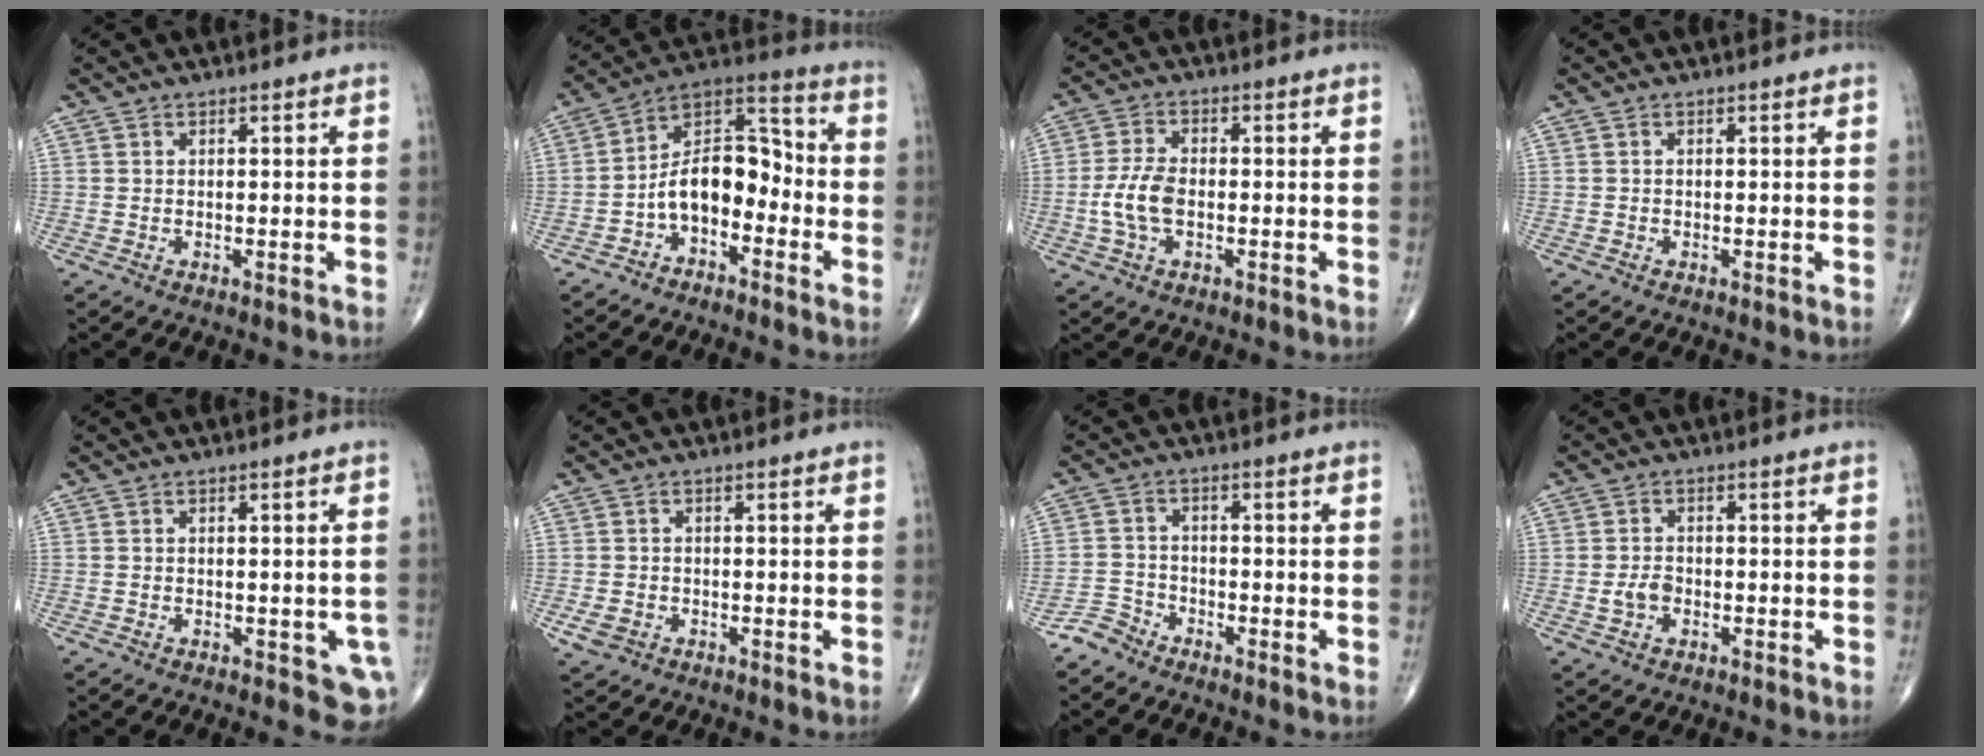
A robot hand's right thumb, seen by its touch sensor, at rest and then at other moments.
{"total": 12.0, "force": [-3.7, 7.2, 8.9], "torque": [-0.122, 0.068, -0.077]}
{"total": 6.5, "force": [-1.2, 3.5, 5.3], "torque": [-0.122, 0.013, -0.025]}
{"total": 0.0}
{"total": 4.9, "force": [-1.6, 2.3, 3.9], "torque": [-0.025, -0.002, -0.017]}
{"total": 3.1, "force": [-1.1, 2.4, 1.6], "torque": [-0.030, -0.001, -0.016]}
{"total": 3.2, "force": [-2.9, 1.3, -0.2], "torque": [0.012, -0.001, -0.068]}
{"total": 3.1, "force": [-0.9, 2.1, 2.2], "torque": [-0.039, 0.009, -0.017]}